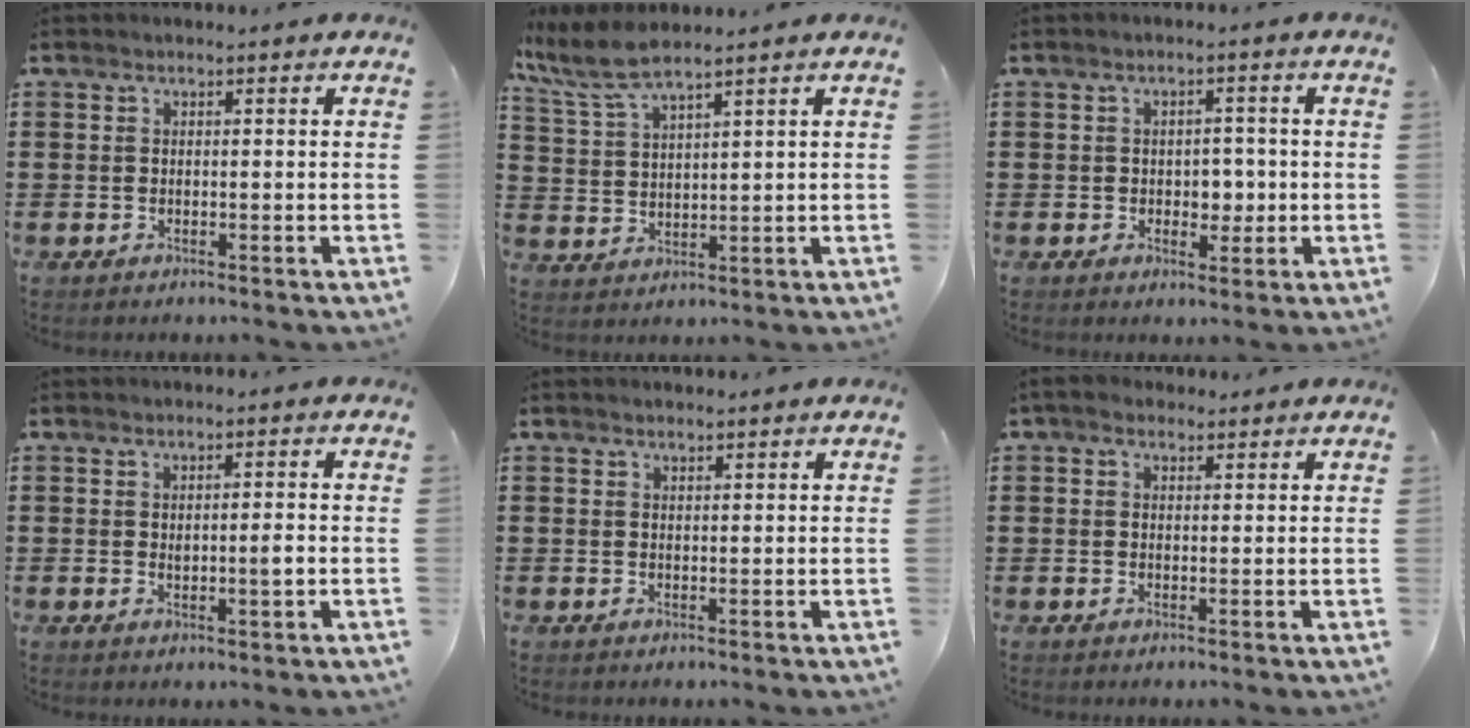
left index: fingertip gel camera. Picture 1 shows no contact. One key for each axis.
{"total": 6.0, "fx": 5.0, "fy": 0.9, "fz": 3.2, "tx": -0.079, "ty": -0.012, "tz": 0.089}
{"total": 3.1, "fx": -0.2, "fy": 2.2, "fz": 2.1, "tx": -0.038, "ty": 0.002, "tz": -0.010}
{"total": 2.2, "fx": 0.0, "fy": 0.4, "fz": 2.1, "tx": -0.039, "ty": -0.003, "tz": -0.001}
{"total": 1.0, "fx": 1.0, "fy": 0.3, "fz": 0.1, "tx": -0.003, "ty": 0.001, "tz": 0.019}
{"total": 2.8, "fx": 2.3, "fy": 1.4, "fz": 0.8, "tx": -0.024, "ty": 0.005, "tz": 0.044}